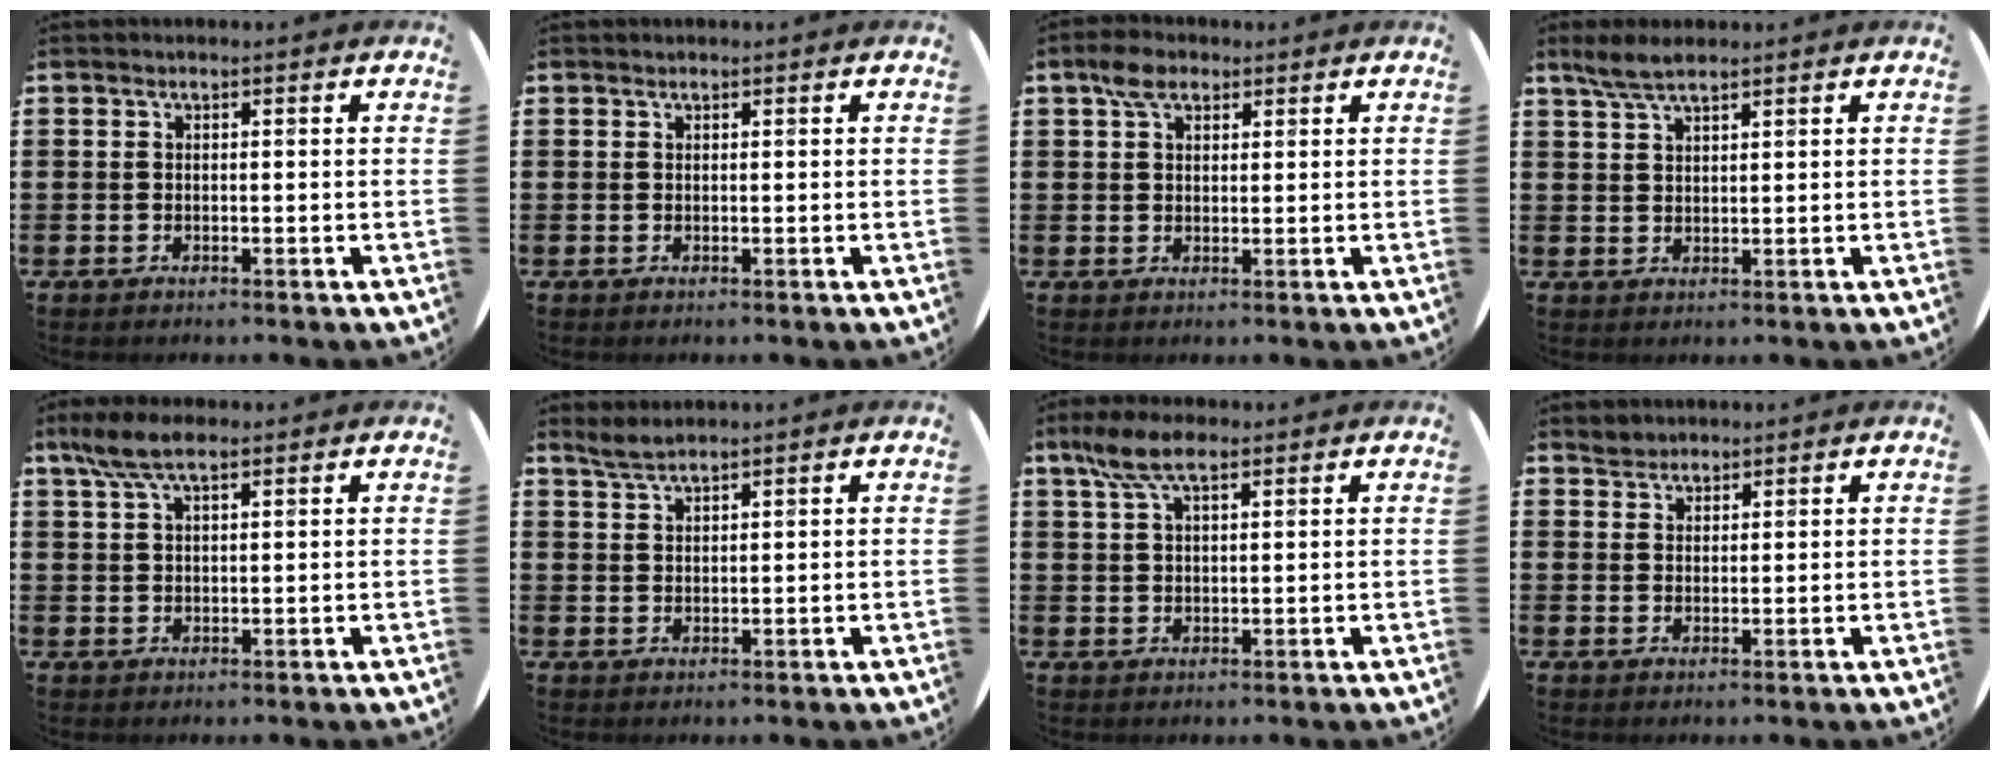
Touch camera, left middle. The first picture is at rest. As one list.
[{"total": 0.0}, {"total": 3.7, "force": [2.6, 2.0, 1.8], "torque": [-0.034, 0.006, 0.046]}, {"total": 3.6, "force": [2.9, 0.7, 2.0], "torque": [-0.047, 0.002, 0.054]}, {"total": 4.9, "force": [3.5, 1.5, 3.2], "torque": [-0.071, 0.004, 0.063]}, {"total": 2.2, "force": [2.1, 0.1, 0.7], "torque": [-0.017, 0.003, 0.039]}, {"total": 5.9, "force": [3.7, 2.3, 4.0], "torque": [-0.080, 0.004, 0.065]}, {"total": 2.0, "force": [1.8, 0.7, -0.2], "torque": [0.007, 0.001, 0.035]}]